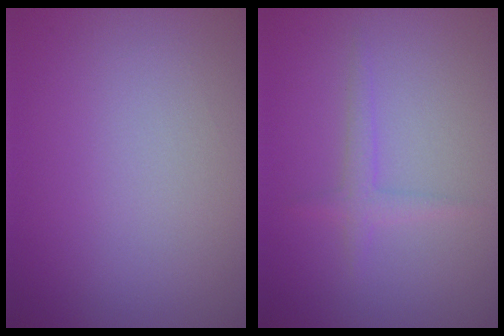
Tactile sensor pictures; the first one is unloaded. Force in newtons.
{"total": 1.4, "press": 1.4, "slide": 0.0}